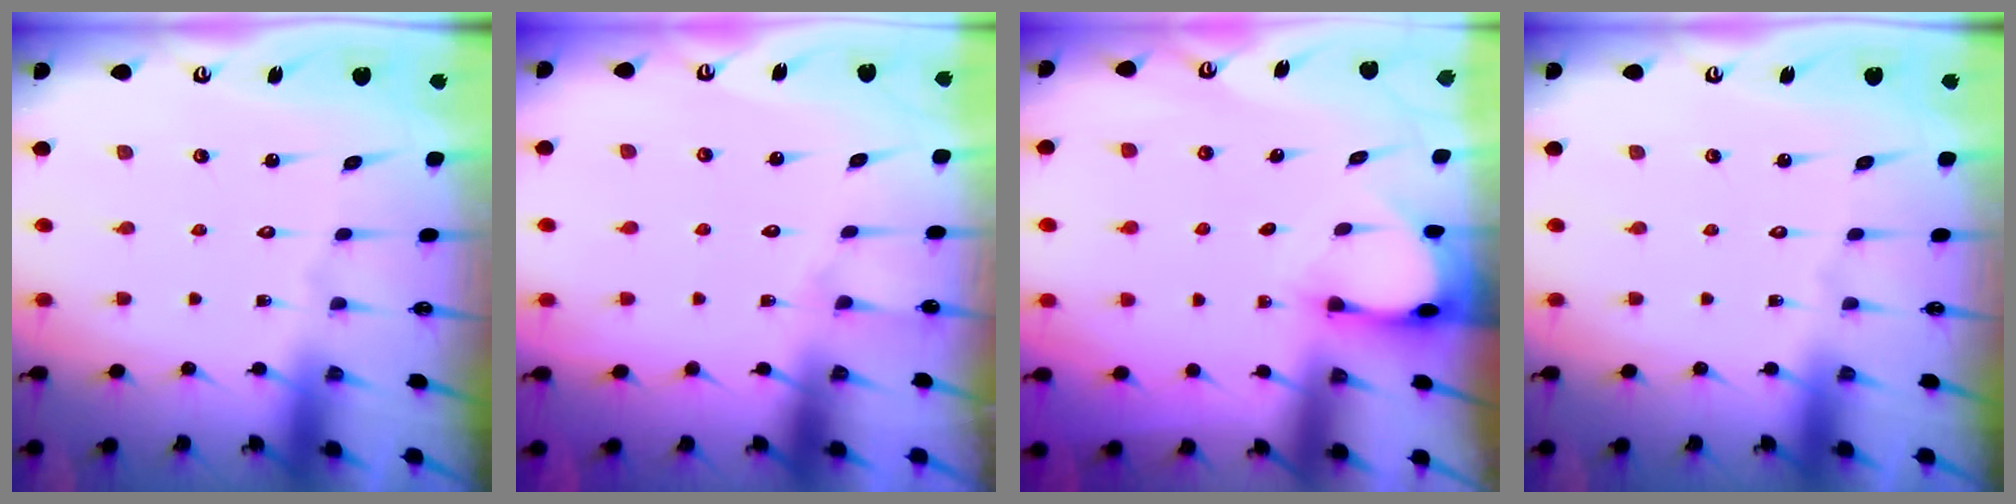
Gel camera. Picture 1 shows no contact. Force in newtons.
{"total": 5.4, "press": 5.4, "slide": 0.5}
{"total": 3.4, "press": 3.4, "slide": 0.1}
{"total": 0.0}